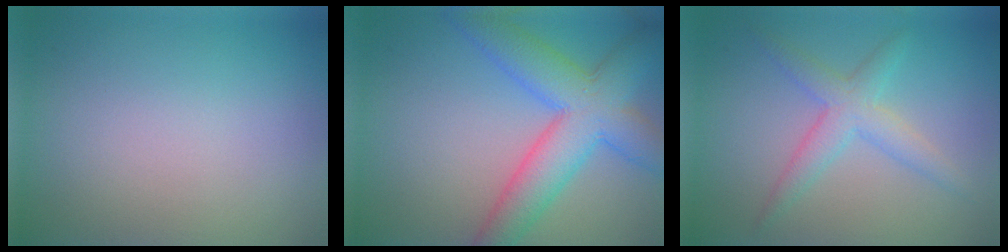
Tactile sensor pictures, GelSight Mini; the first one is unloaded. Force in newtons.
{"total": 8.0, "press": 8.0, "slide": 0.4}
{"total": 3.1, "press": 3.1, "slide": 0.1}